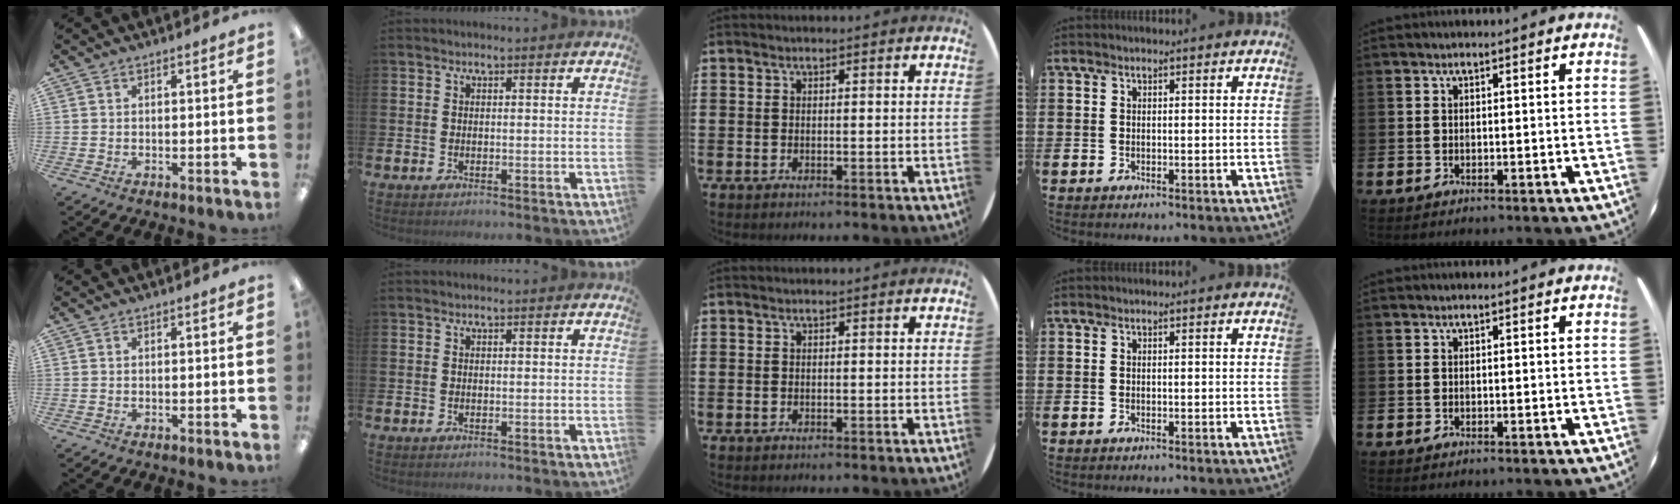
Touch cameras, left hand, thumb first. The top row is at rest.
{}